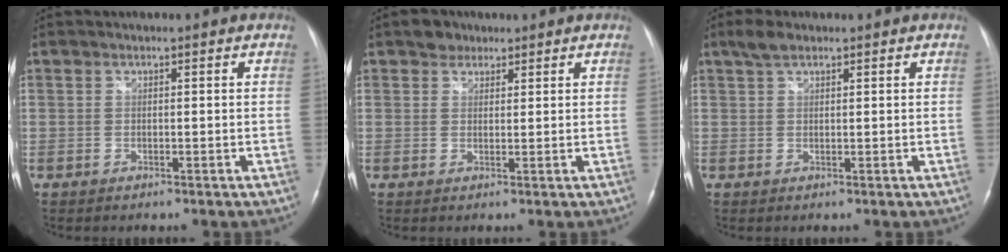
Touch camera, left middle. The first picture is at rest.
{"total": 2.7, "force": [1.8, 1.9, 0.4], "torque": [-0.007, 0.009, 0.026]}
{"total": 2.7, "force": [1.9, 1.1, 1.5], "torque": [-0.032, 0.012, 0.037]}